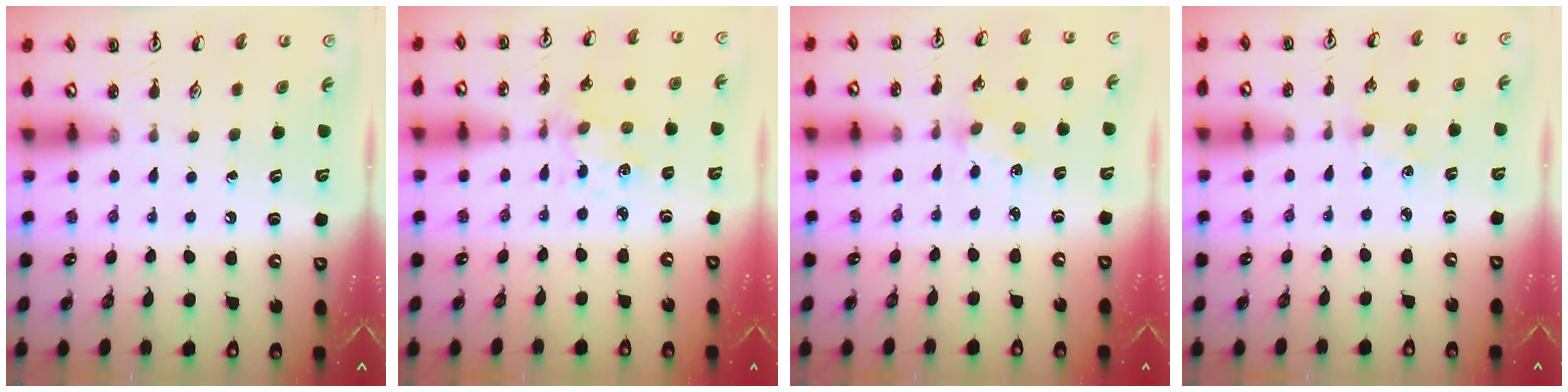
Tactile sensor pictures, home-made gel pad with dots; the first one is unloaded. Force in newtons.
{"total": 1.9, "press": 1.9, "slide": 0.3}
{"total": 2.1, "press": 2.0, "slide": 0.3}
{"total": 1.3, "press": 1.3, "slide": 0.3}